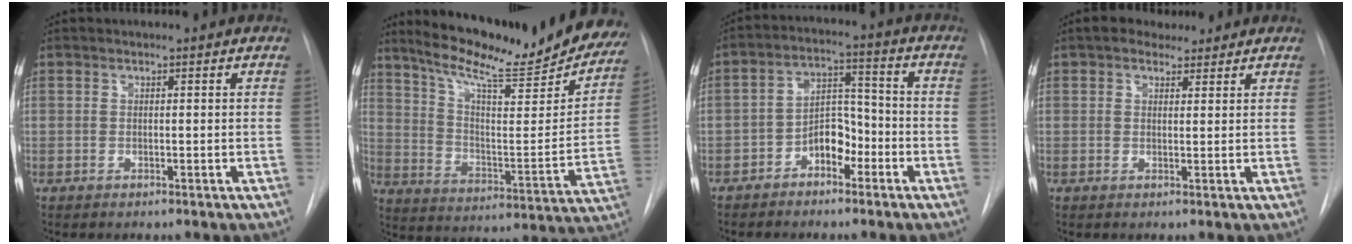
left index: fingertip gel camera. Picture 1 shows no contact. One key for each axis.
{"total": 25.9, "fx": 22.3, "fy": 4.3, "fz": 12.5, "tx": -0.196, "ty": -0.052, "tz": 0.306}
{"total": 6.3, "fx": -3.3, "fy": 3.5, "fz": 4.0, "tx": -0.071, "ty": 0.024, "tz": -0.062}
{"total": 3.9, "fx": 3.1, "fy": 2.0, "fz": 1.2, "tx": -0.017, "ty": 0.018, "tz": 0.049}